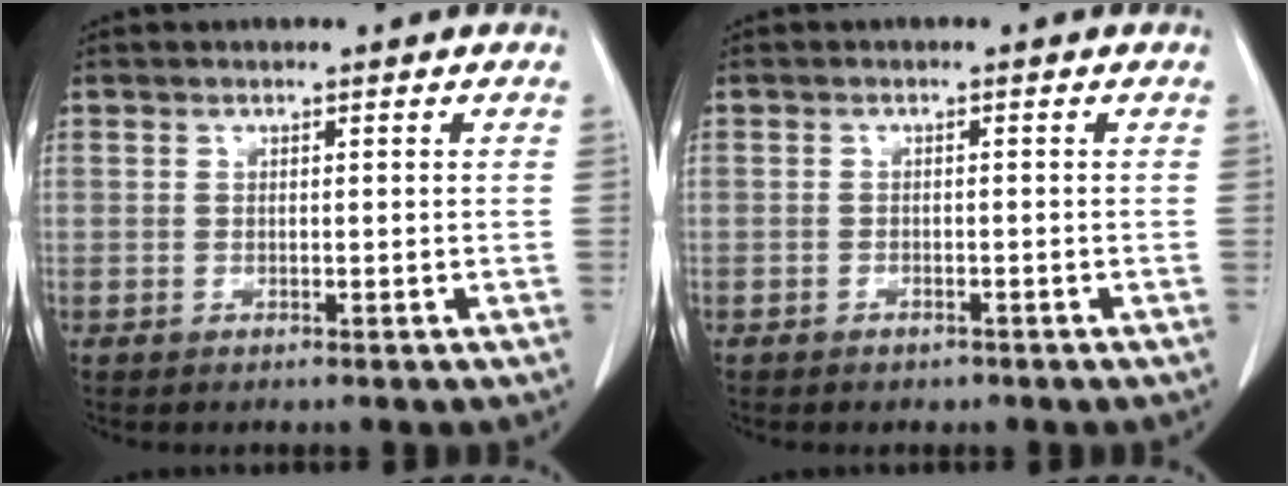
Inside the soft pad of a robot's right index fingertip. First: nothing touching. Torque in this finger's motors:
{"motor_torque": [0.32, -0.43, 0.00, 0.00]}